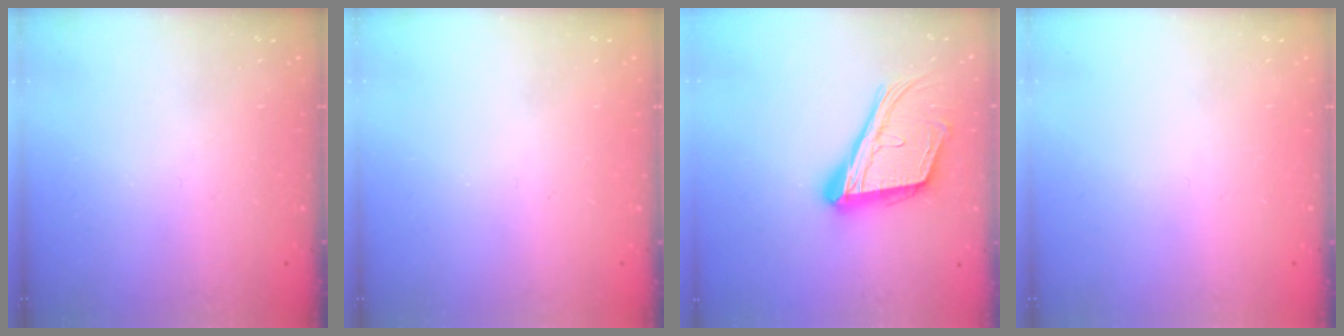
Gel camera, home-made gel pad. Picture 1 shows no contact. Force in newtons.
{"total": 0.0}
{"total": 18.5, "press": 18.2, "slide": 3.5}
{"total": 0.0}